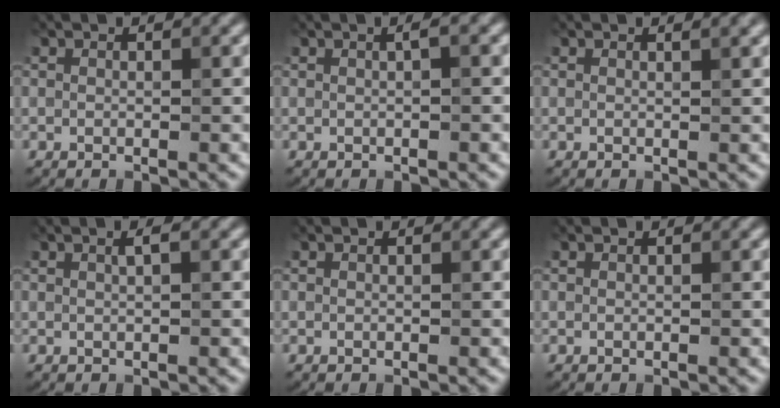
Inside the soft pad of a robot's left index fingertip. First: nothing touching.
{"total": 1.0, "force": [0.2, 0.2, 1.0], "torque": [-0.016, 0.008, 0.002]}
{"total": 0.7, "force": [0.5, 0.2, 0.4], "torque": [-0.001, 0.004, 0.008]}
{"total": 0.8, "force": [0.4, 0.2, 0.7], "torque": [-0.015, 0.004, 0.007]}
{"total": 0.0}
{"total": 0.0}